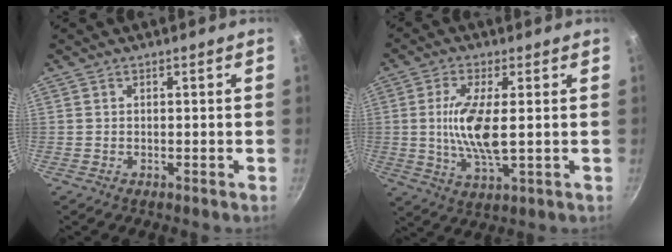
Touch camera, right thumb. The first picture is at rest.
{"total": 10.3, "force": [0.6, 3.3, 9.8], "torque": [-0.199, -0.009, 0.012]}